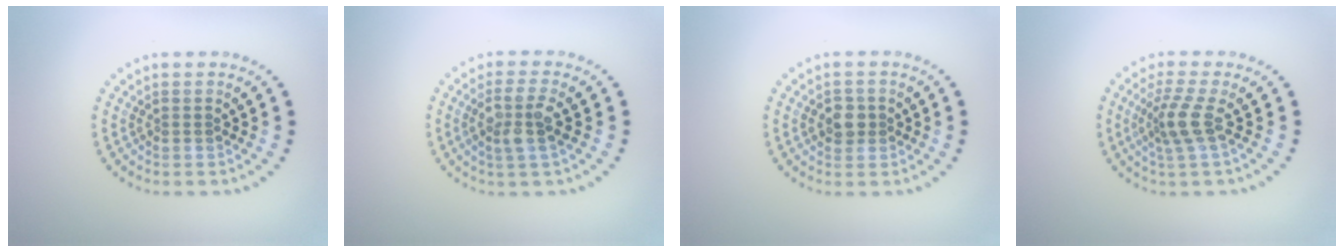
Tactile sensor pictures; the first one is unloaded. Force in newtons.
{"total": 3.0, "press": 2.7, "slide": 1.3}
{"total": 2.0, "press": 1.9, "slide": 0.4}
{"total": 2.9, "press": 2.0, "slide": 2.1}